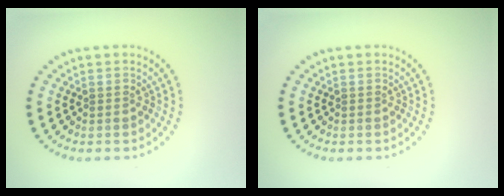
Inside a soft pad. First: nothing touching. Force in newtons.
{"total": 0.0}